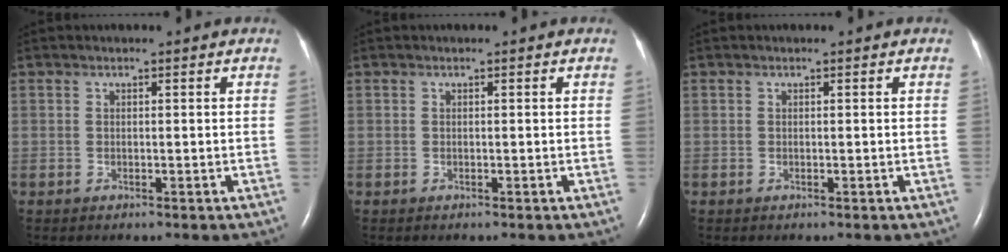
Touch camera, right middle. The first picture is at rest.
{"total": 0.0}
{"total": 0.0}